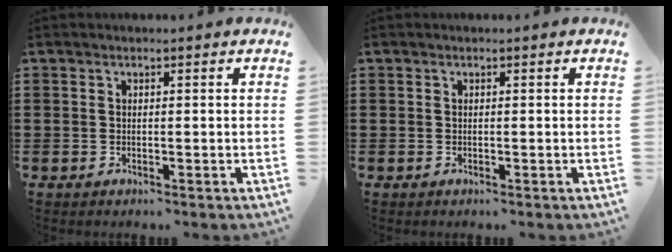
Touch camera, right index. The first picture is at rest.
{"total": 0.0}